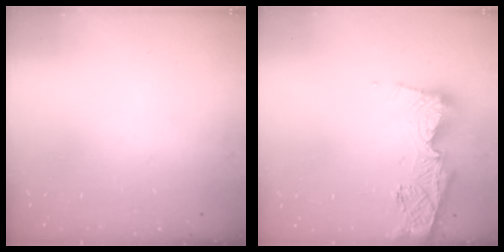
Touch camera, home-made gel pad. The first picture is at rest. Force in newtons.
{"total": 13.0, "press": 12.9, "slide": 1.5}